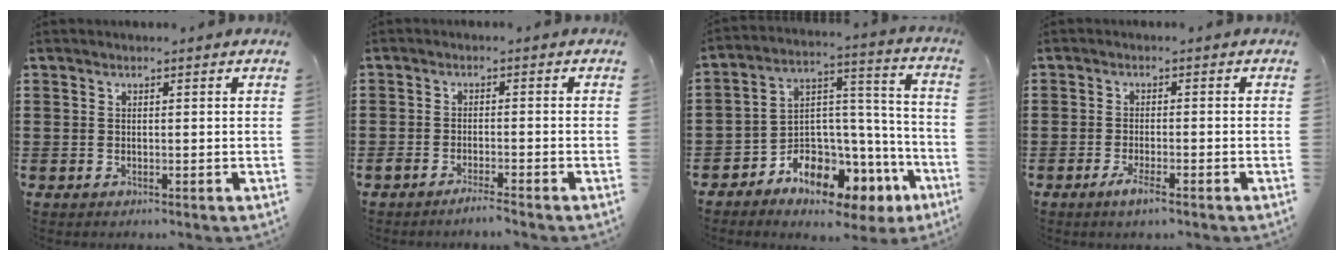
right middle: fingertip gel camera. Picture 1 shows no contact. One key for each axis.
{"total": 2.0, "fx": -1.8, "fy": -0.1, "fz": 0.8, "tx": -0.015, "ty": -0.001, "tz": -0.033}
{"total": 8.0, "fx": -6.4, "fy": 4.0, "fz": 2.5, "tx": -0.057, "ty": 0.001, "tz": -0.120}
{"total": 2.7, "fx": -1.7, "fy": 0.4, "fz": 2.0, "tx": -0.039, "ty": 0.000, "tz": -0.033}